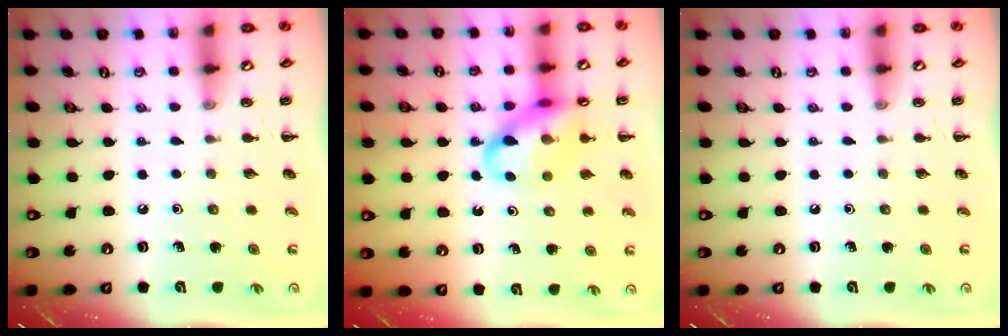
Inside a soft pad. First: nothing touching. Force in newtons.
{"total": 14.4, "press": 13.9, "slide": 3.7}
{"total": 0.0}